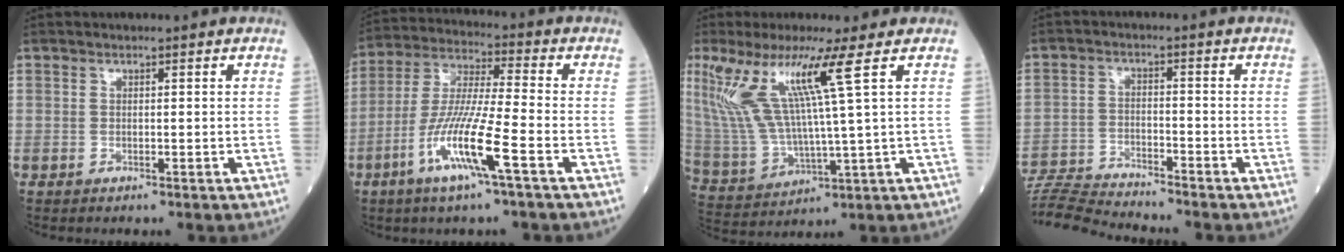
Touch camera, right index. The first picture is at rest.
{"total": 12.4, "force": [-5.2, -0.5, 11.2], "torque": [-0.233, -0.012, -0.105]}
{"total": 12.8, "force": [5.9, -1.4, 11.3], "torque": [-0.255, -0.001, 0.123]}
{"total": 8.7, "force": [-8.5, -1.2, 0.7], "torque": [-0.015, -0.009, -0.160]}